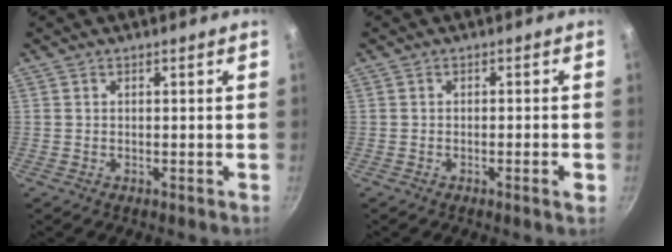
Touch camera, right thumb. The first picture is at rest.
{"total": 2.3, "force": [-0.9, 0.3, 2.2], "torque": [-0.030, 0.005, -0.013]}